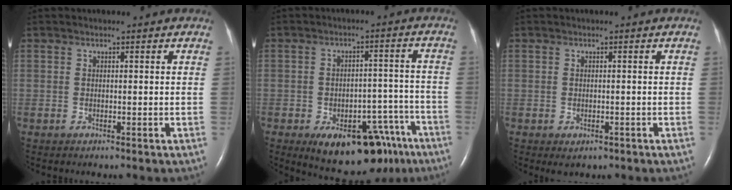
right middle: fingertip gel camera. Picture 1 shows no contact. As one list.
[{"total": 15.0, "force": [-9.5, 7.5, 8.9], "torque": [-0.094, 0.026, -0.127]}, {"total": 1.4, "force": [-0.7, 0.9, 0.8], "torque": [-0.012, -0.001, -0.001]}]